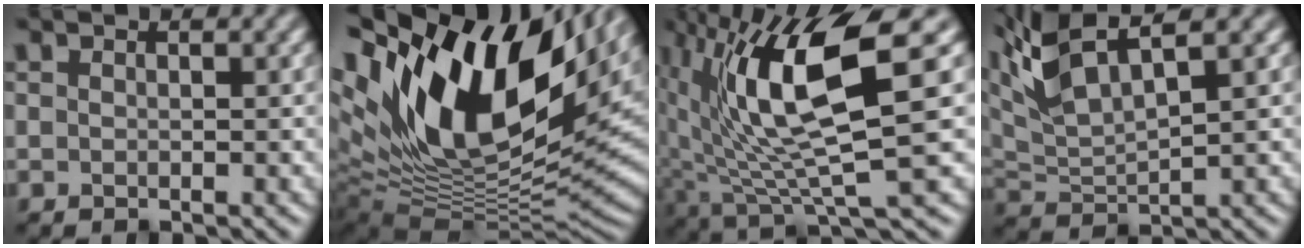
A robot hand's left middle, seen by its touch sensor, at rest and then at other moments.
{"total": 18.7, "force": [7.4, 9.4, 14.4], "torque": [-0.270, 0.019, 0.123]}
{"total": 10.9, "force": [3.1, 3.0, 10.1], "torque": [-0.184, -0.005, 0.064]}
{"total": 6.8, "force": [4.7, 1.6, 4.6], "torque": [-0.110, 0.020, 0.094]}